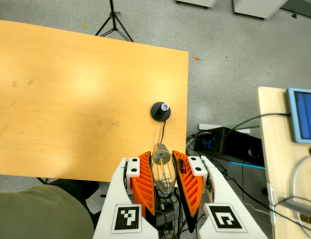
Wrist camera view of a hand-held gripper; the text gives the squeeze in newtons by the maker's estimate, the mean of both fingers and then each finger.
{"total": 21.5, "left": 24.1, "right": 18.9}